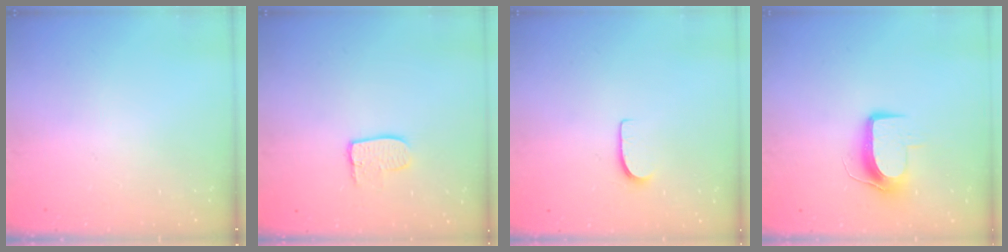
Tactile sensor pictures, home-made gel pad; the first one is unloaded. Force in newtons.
{"total": 6.9, "press": 6.9, "slide": 0.6}
{"total": 5.1, "press": 5.1, "slide": 0.5}
{"total": 9.5, "press": 9.5, "slide": 0.3}